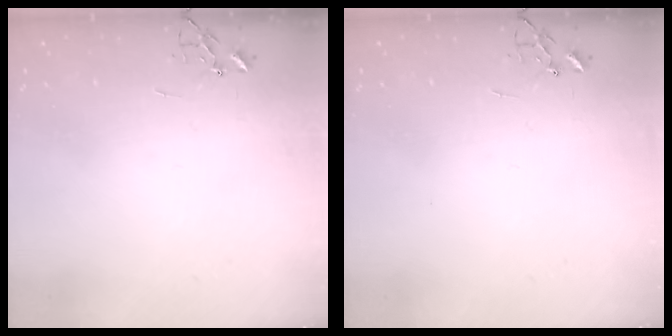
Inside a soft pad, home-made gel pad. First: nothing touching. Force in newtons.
{"total": 0.0}